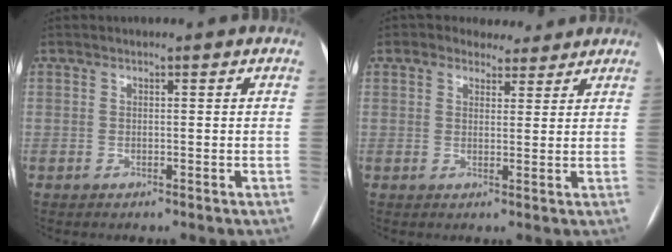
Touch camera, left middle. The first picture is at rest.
{"total": 4.5, "force": [3.6, 2.6, 0.6], "torque": [-0.004, 0.011, 0.047]}